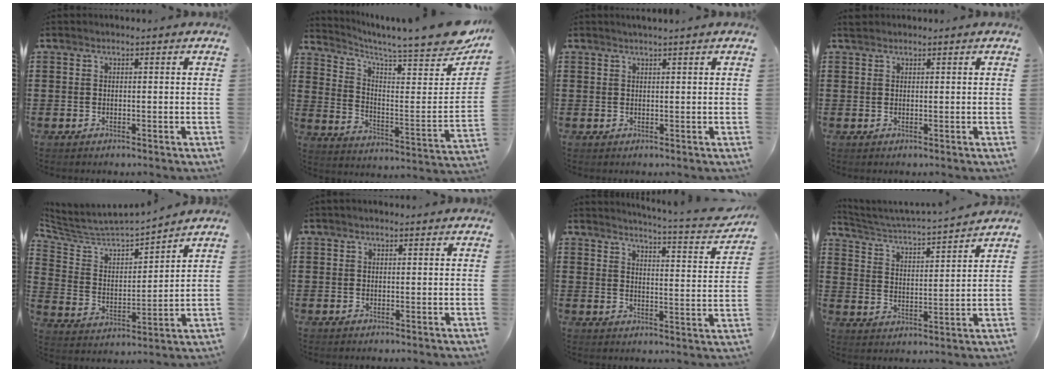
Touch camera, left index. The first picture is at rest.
{"total": 7.1, "force": [6.1, 0.2, 3.7], "torque": [-0.074, -0.068, 0.094]}
{"total": 0.8, "force": [0.7, -0.1, 0.4], "torque": [-0.007, -0.001, 0.014]}
{"total": 0.9, "force": [0.8, 0.4, 0.1], "torque": [-0.004, 0.002, 0.017]}
{"total": 5.0, "force": [4.7, 1.2, 1.4], "torque": [-0.059, -0.038, 0.072]}
{"total": 0.7, "force": [0.5, 0.3, 0.4], "torque": [-0.008, 0.004, 0.009]}
{"total": 4.3, "force": [3.9, -0.5, 1.8], "torque": [-0.039, -0.039, 0.056]}
{"total": 2.6, "force": [2.5, -0.2, 0.7], "torque": [-0.034, -0.030, 0.031]}